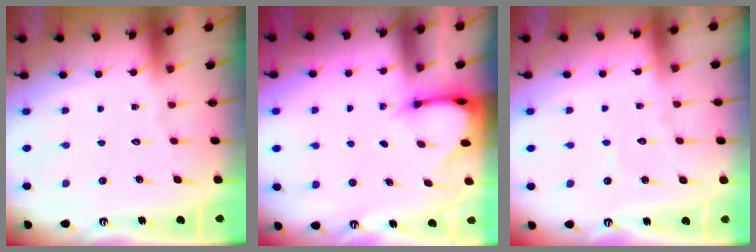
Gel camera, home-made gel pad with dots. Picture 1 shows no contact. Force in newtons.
{"total": 2.9, "press": 2.8, "slide": 0.3}
{"total": 4.2, "press": 4.2, "slide": 0.4}